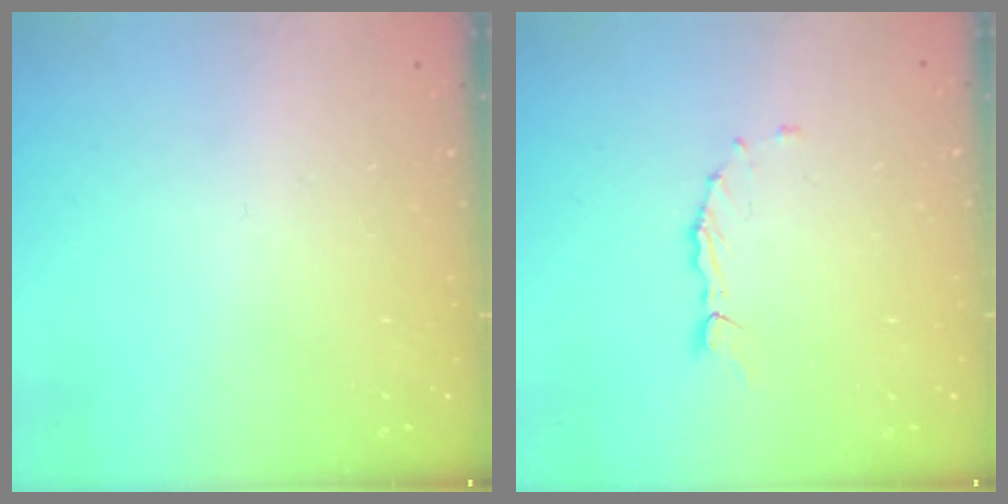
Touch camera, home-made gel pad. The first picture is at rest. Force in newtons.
{"total": 2.2, "press": 2.2, "slide": 0.2}